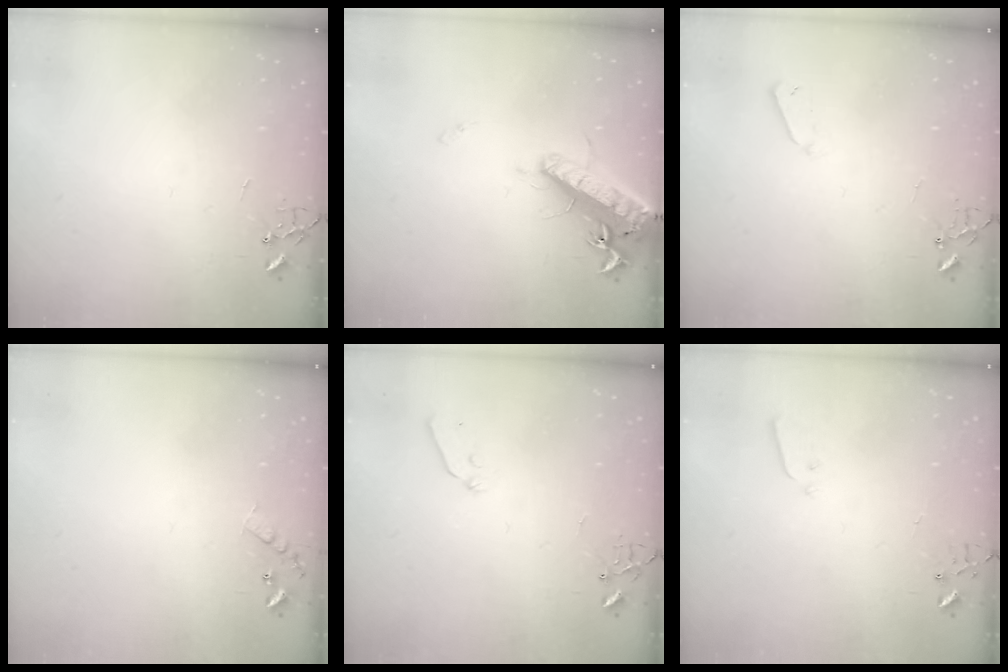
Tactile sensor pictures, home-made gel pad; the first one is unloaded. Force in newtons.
{"total": 18.1, "press": 17.6, "slide": 4.0}
{"total": 3.7, "press": 3.6, "slide": 0.7}
{"total": 6.7, "press": 6.6, "slide": 0.4}
{"total": 4.5, "press": 4.4, "slide": 0.6}
{"total": 2.9, "press": 2.9, "slide": 0.1}